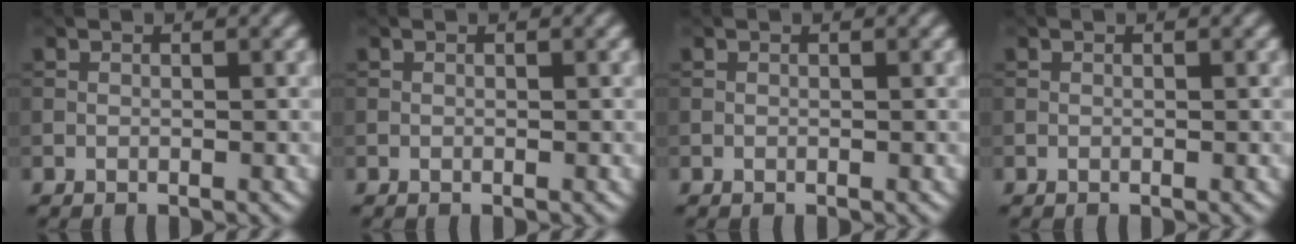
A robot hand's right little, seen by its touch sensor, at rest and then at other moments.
{"total": 0.0}
{"total": 0.0}
{"total": 0.0}